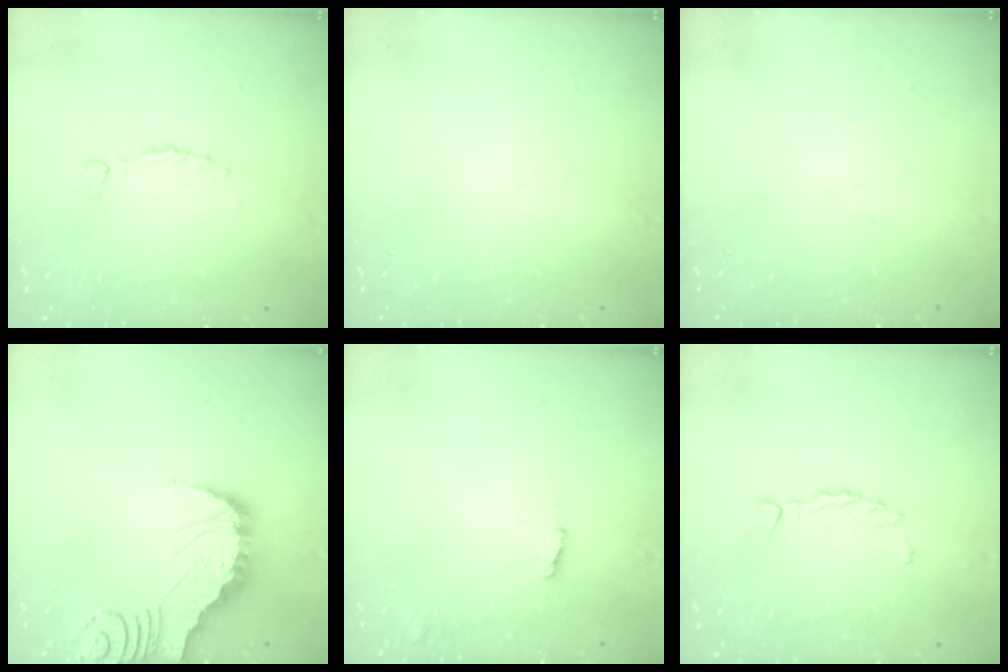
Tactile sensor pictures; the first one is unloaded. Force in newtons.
{"total": 1.5, "press": 1.5, "slide": 0.1}
{"total": 0.0}
{"total": 2.2, "press": 2.2, "slide": 0.2}
{"total": 1.9, "press": 1.9, "slide": 0.2}
{"total": 2.1, "press": 2.1, "slide": 0.2}